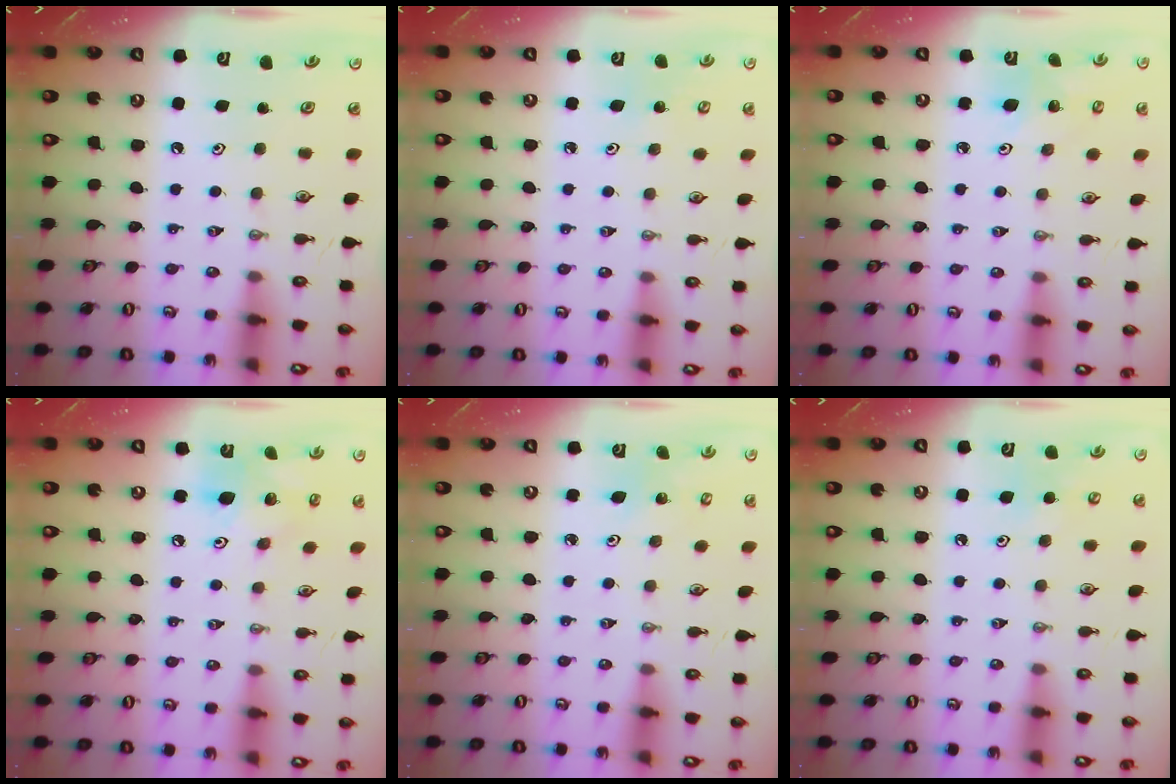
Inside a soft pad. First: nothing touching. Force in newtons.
{"total": 4.2, "press": 4.2, "slide": 0.4}
{"total": 4.8, "press": 4.5, "slide": 1.6}
{"total": 12.9, "press": 12.6, "slide": 2.5}
{"total": 2.3, "press": 2.3, "slide": 0.2}
{"total": 7.1, "press": 7.1, "slide": 0.6}